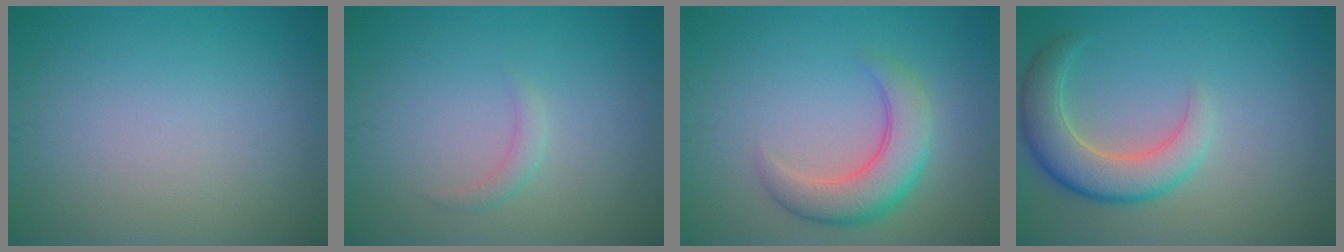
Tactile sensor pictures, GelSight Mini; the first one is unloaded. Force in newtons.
{"total": 1.1, "press": 1.1, "slide": 0.1}
{"total": 4.9, "press": 4.9, "slide": 0.2}
{"total": 5.2, "press": 5.1, "slide": 0.6}